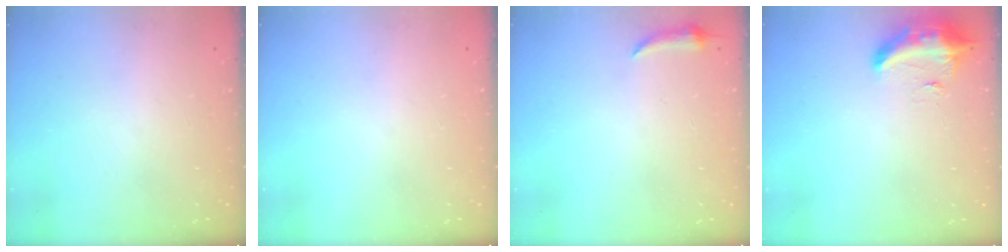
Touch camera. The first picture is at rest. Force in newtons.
{"total": 0.0}
{"total": 3.8, "press": 3.7, "slide": 0.8}
{"total": 11.0, "press": 9.9, "slide": 4.8}